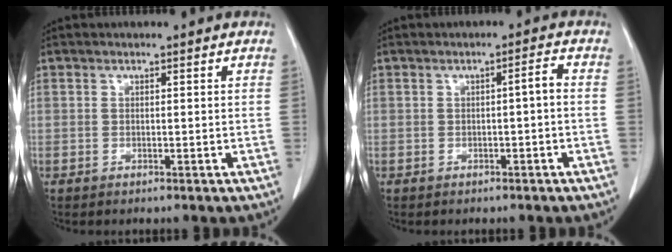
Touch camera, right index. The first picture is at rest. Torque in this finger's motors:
{"motor_torque": [0.23, -0.11, 0.07, 0.03]}